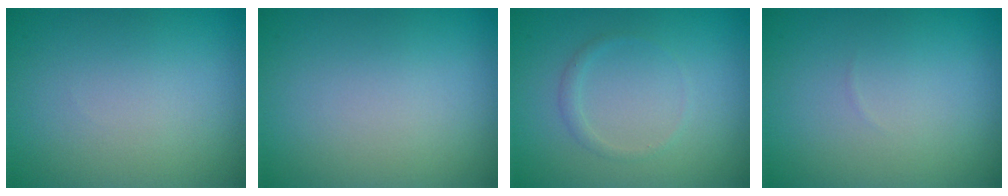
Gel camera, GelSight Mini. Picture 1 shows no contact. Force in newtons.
{"total": 0.0}
{"total": 0.8, "press": 0.8, "slide": 0.1}
{"total": 0.0}